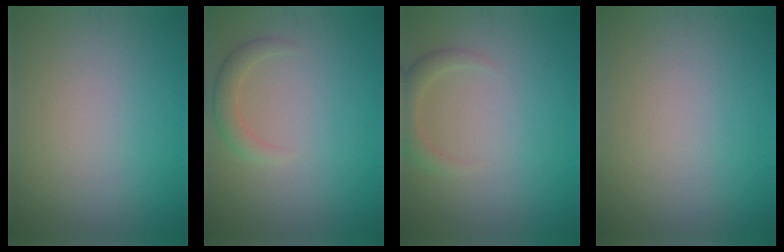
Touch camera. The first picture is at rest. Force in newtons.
{"total": 2.0, "press": 2.0, "slide": 0.2}
{"total": 2.0, "press": 2.0, "slide": 0.3}
{"total": 0.0}